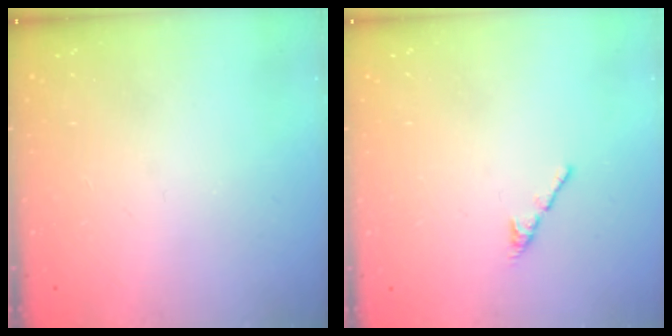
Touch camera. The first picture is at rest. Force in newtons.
{"total": 2.7, "press": 2.6, "slide": 0.8}